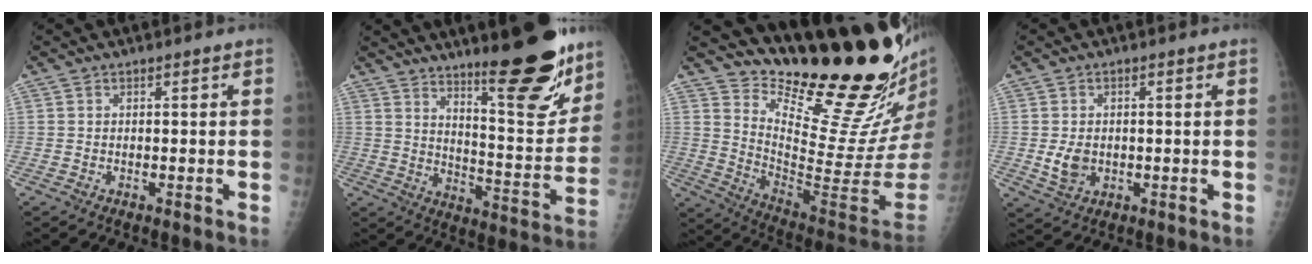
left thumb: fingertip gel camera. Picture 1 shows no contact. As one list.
[{"total": 18.2, "force": [12.9, 3.8, 12.2], "torque": [-0.130, -0.103, 0.200]}, {"total": 25.0, "force": [21.4, 3.6, 12.4], "torque": [-0.154, -0.186, 0.318]}, {"total": 4.4, "force": [-0.4, 3.4, 2.8], "torque": [-0.042, -0.005, 0.002]}]